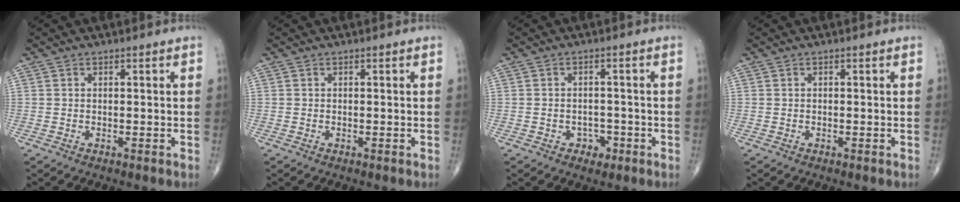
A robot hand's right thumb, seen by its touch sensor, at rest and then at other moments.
{"total": 0.0}
{"total": 2.9, "force": [-1.4, 2.2, 1.1], "torque": [0.002, 0.010, -0.019]}
{"total": 0.0}